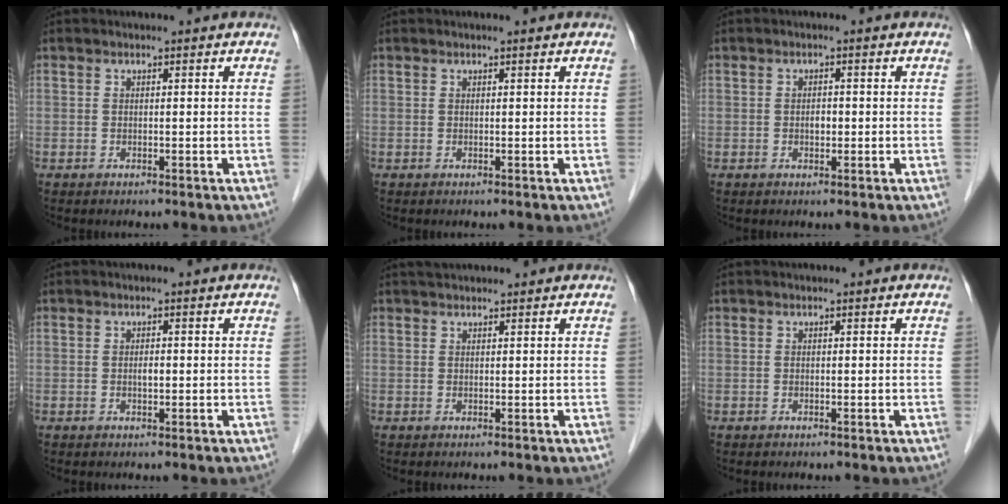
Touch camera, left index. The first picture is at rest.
{"total": 0.6, "force": [0.4, -0.1, 0.3], "torque": [-0.011, 0.002, 0.012]}
{"total": 1.3, "force": [-0.2, 0.8, 1.0], "torque": [-0.017, 0.002, -0.002]}
{"total": 0.9, "force": [-0.1, 0.3, 0.9], "torque": [-0.017, 0.000, 0.000]}
{"total": 2.4, "force": [2.3, 0.3, 0.7], "torque": [-0.010, 0.029, 0.039]}
{"total": 0.0}